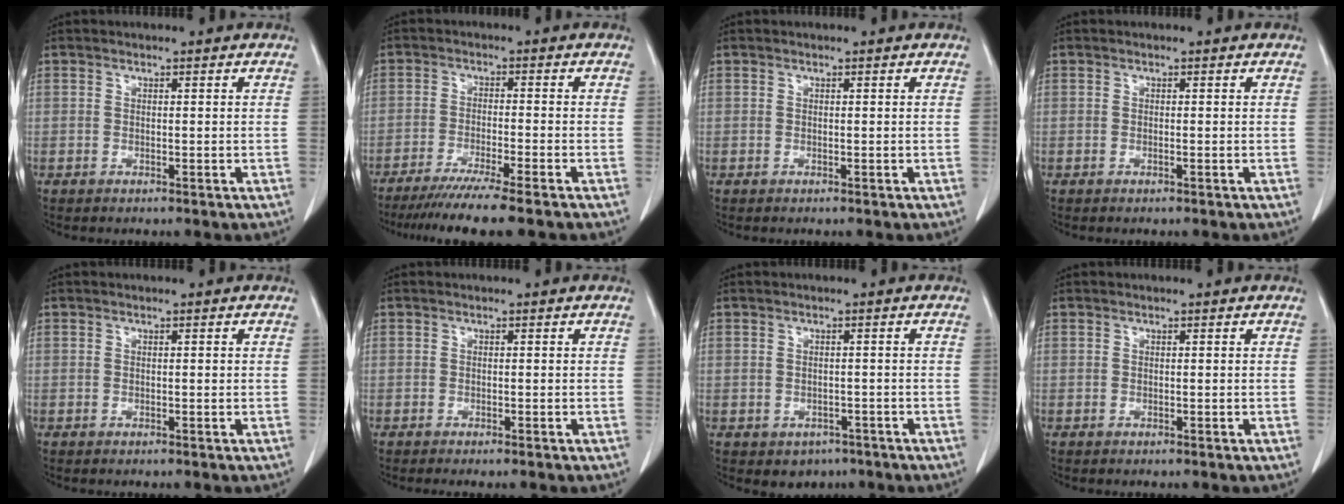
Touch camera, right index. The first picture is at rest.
{"total": 9.6, "force": [-7.9, -1.1, 5.4], "torque": [-0.073, -0.030, -0.125]}
{"total": 0.0}
{"total": 0.0}
{"total": 0.0}
{"total": 1.0, "force": [-0.9, -0.1, 0.5], "torque": [-0.009, -0.003, -0.014]}
{"total": 3.0, "force": [-1.7, 2.2, 0.8], "torque": [-0.007, 0.004, -0.016]}
{"total": 0.0}